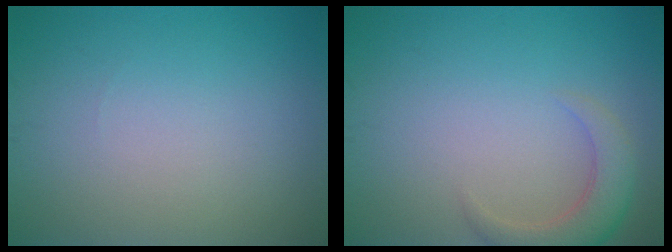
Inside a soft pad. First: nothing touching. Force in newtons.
{"total": 3.5, "press": 3.5, "slide": 0.4}